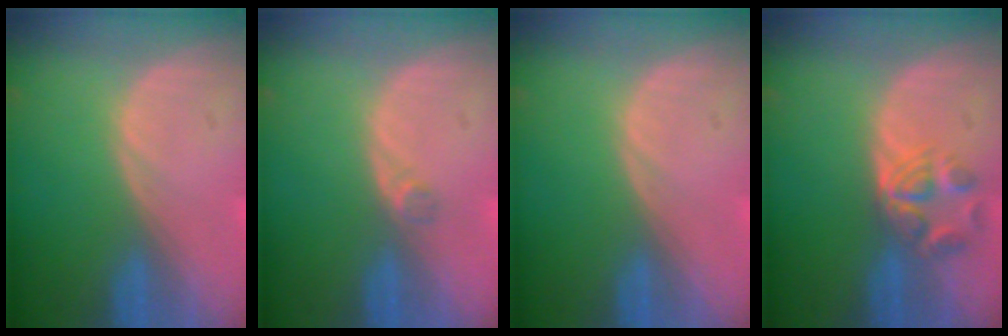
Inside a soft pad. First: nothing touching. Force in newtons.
{"total": 1.3, "press": 1.1, "slide": 0.7}
{"total": 0.0}
{"total": 5.7, "press": 4.8, "slide": 3.1}